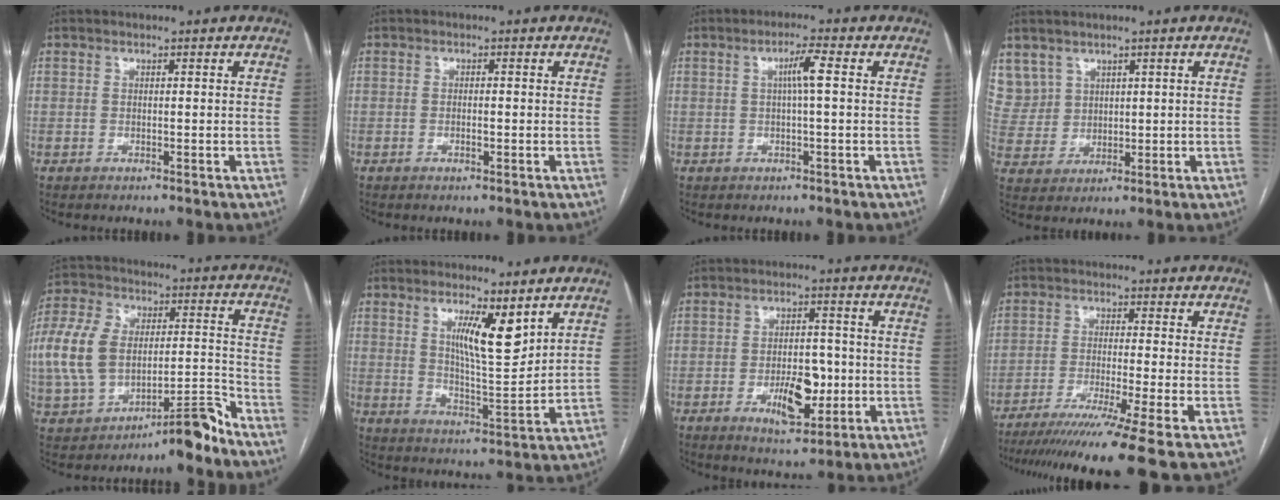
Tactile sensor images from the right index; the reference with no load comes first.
{"total": 1.2, "force": [-0.5, 0.3, 1.1], "torque": [-0.018, 0.001, -0.008]}
{"total": 3.6, "force": [0.5, -0.2, 3.6], "torque": [-0.062, 0.007, 0.007]}
{"total": 7.5, "force": [4.4, 6.0, 0.7], "torque": [-0.023, 0.022, 0.109]}
{"total": 12.6, "force": [-5.7, 5.8, 9.6], "torque": [-0.180, 0.057, -0.090]}
{"total": 8.4, "force": [4.5, 1.4, 7.0], "torque": [-0.123, -0.013, 0.082]}
{"total": 8.2, "force": [-2.3, 3.6, 7.0], "torque": [-0.112, 0.005, -0.029]}
{"total": 14.6, "force": [-11.3, -2.6, 8.8], "torque": [-0.128, -0.049, -0.178]}